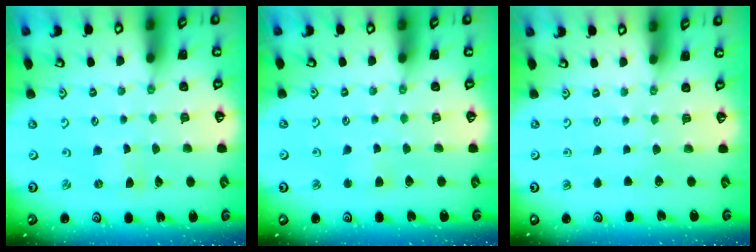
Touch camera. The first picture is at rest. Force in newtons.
{"total": 2.4, "press": 2.3, "slide": 0.5}
{"total": 0.0}